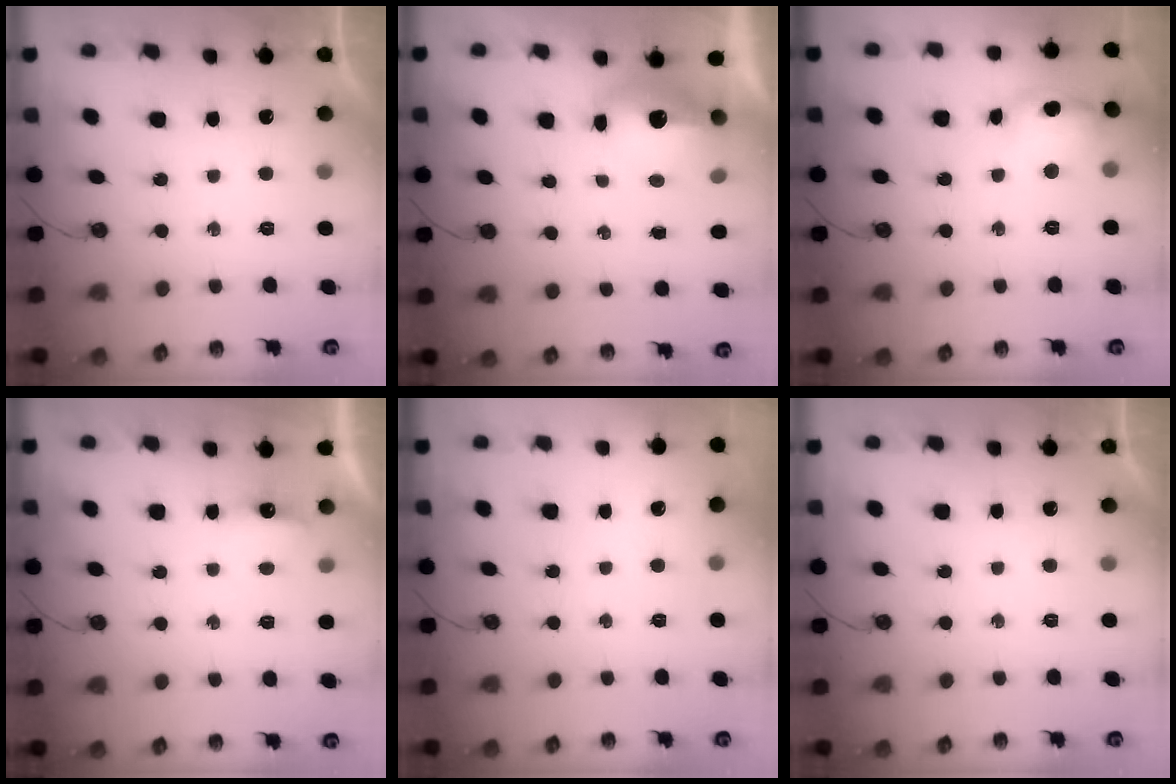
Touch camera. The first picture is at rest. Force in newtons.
{"total": 11.5, "press": 11.4, "slide": 1.3}
{"total": 16.3, "press": 12.4, "slide": 10.6}
{"total": 3.9, "press": 3.9, "slide": 0.7}
{"total": 0.0}
{"total": 0.0}